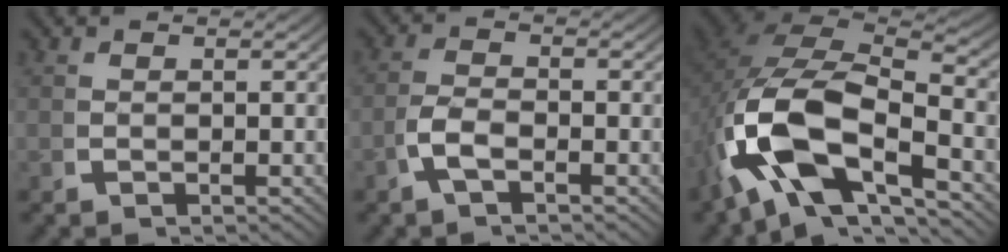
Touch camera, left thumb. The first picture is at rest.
{"total": 2.5, "force": [-0.9, 1.3, 2.0], "torque": [-0.046, -0.003, -0.020]}
{"total": 18.7, "force": [-1.6, 12.8, 13.6], "torque": [-0.292, -0.047, -0.017]}